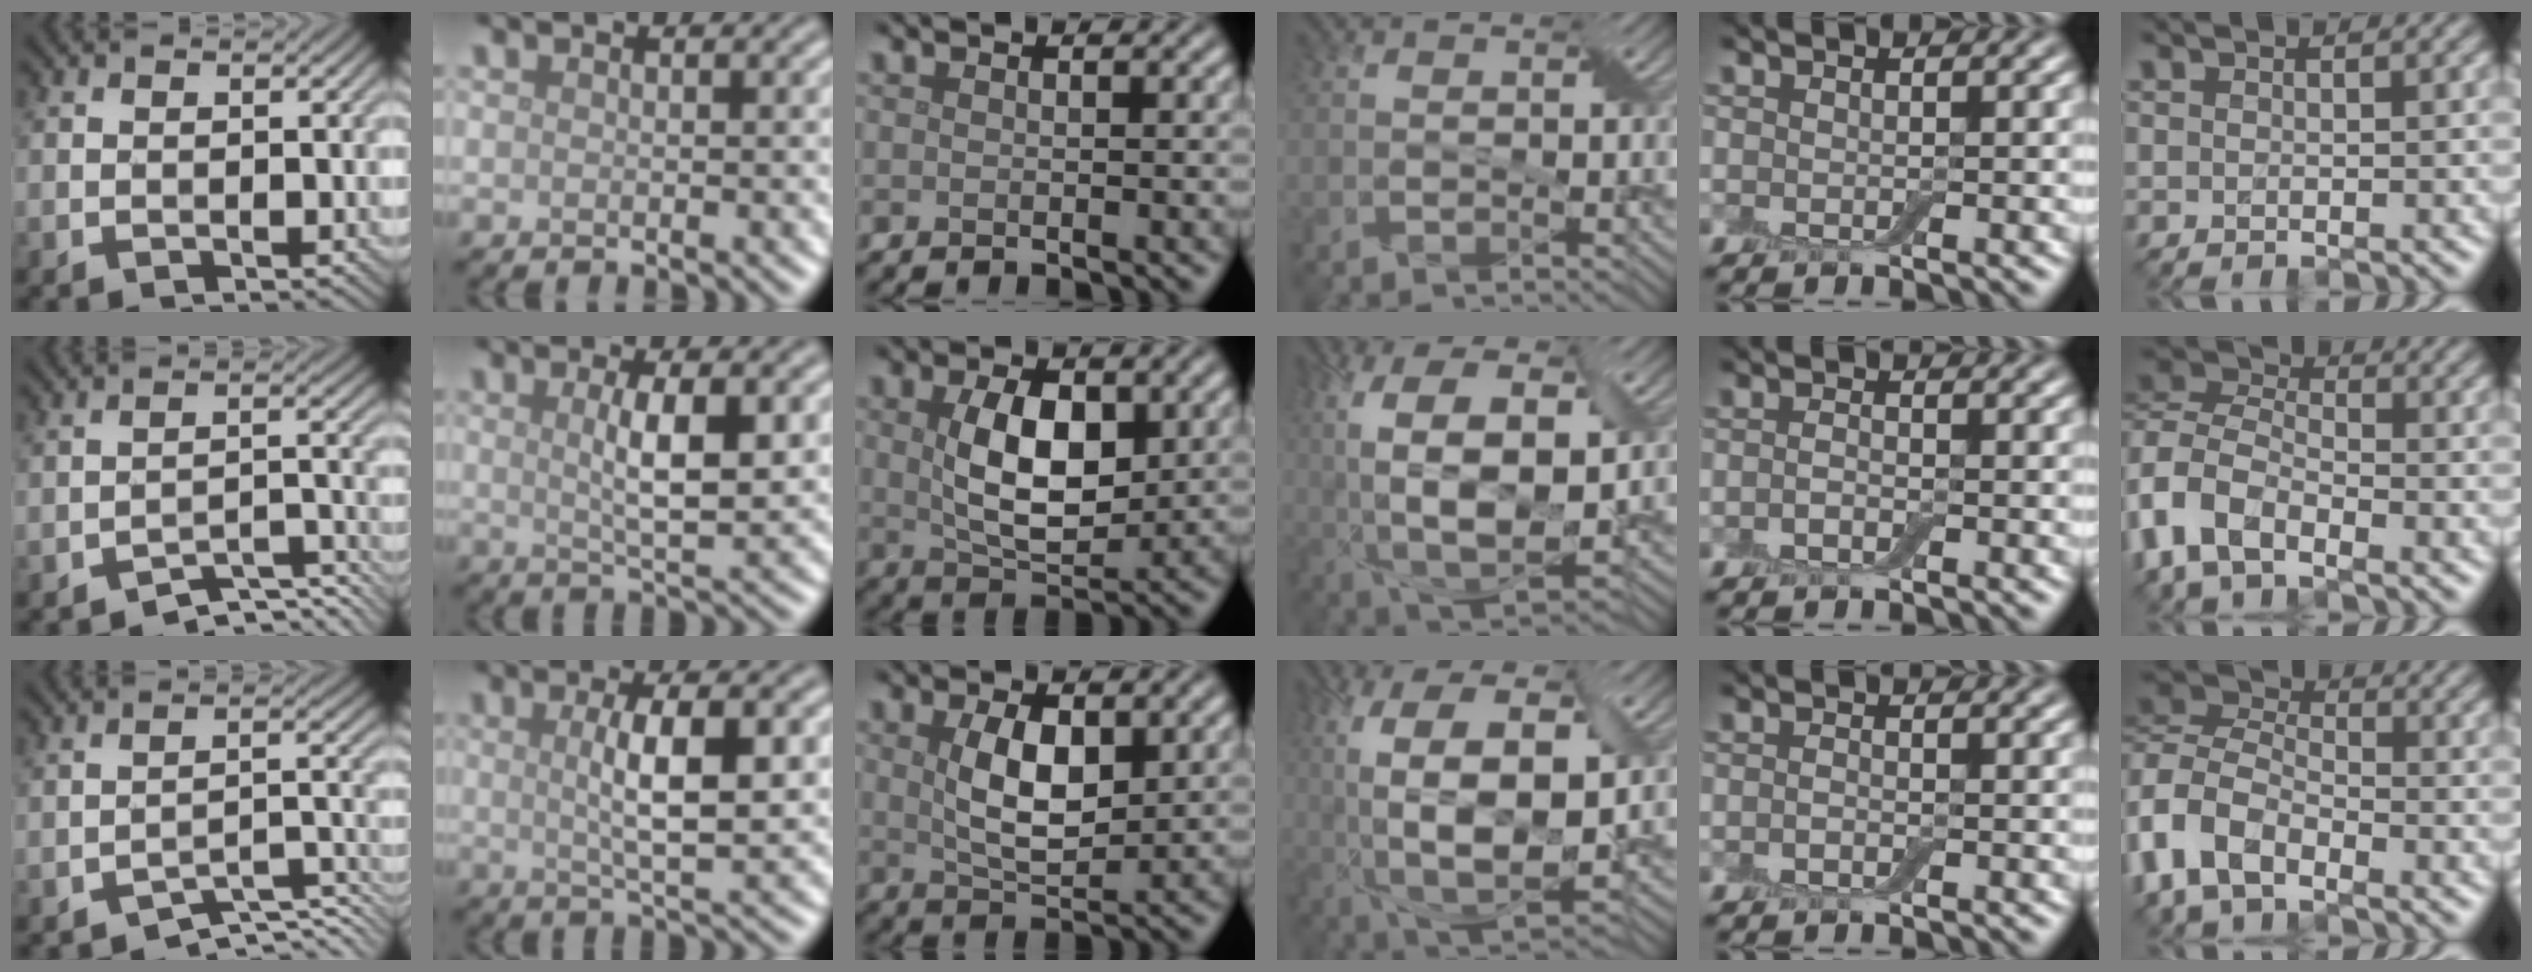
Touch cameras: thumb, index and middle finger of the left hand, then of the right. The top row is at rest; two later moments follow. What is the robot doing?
{"motion": "wrap", "object": "bandage"}